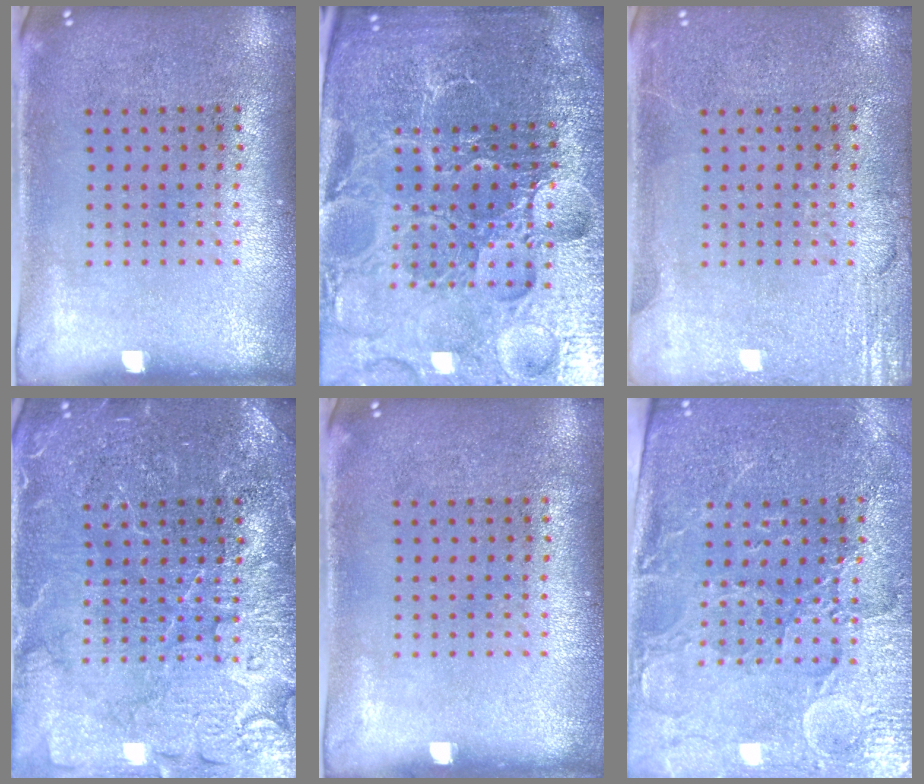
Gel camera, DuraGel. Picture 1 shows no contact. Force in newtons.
{"total": 6.6, "press": 5.9, "slide": 3.1}
{"total": 3.0, "press": 3.0, "slide": 0.4}
{"total": 4.3, "press": 4.2, "slide": 0.7}
{"total": 0.0}
{"total": 3.5, "press": 3.3, "slide": 1.2}